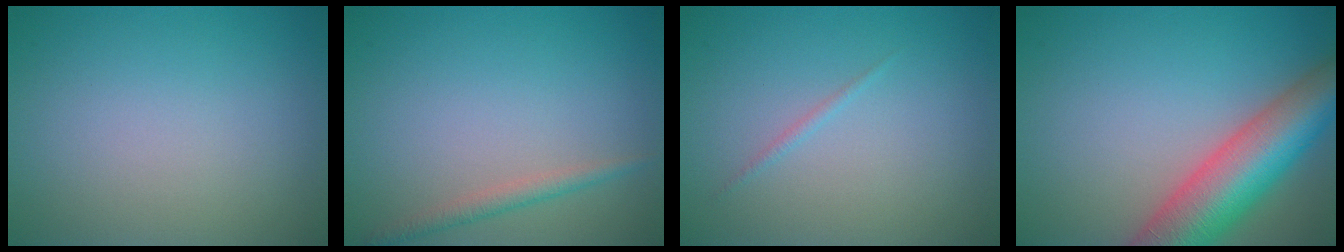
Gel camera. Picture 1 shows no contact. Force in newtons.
{"total": 1.6, "press": 1.6, "slide": 0.0}
{"total": 0.5, "press": 0.5, "slide": 0.1}
{"total": 10.1, "press": 10.1, "slide": 0.4}